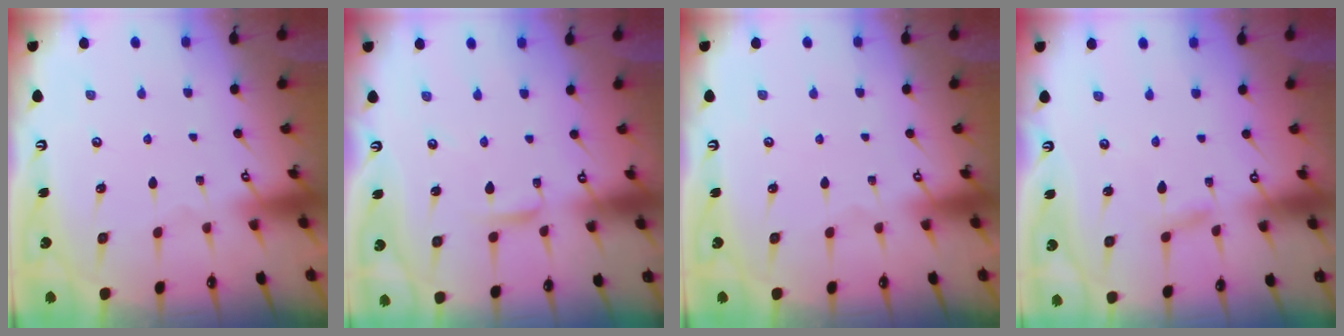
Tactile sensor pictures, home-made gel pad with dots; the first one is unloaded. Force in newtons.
{"total": 2.1, "press": 2.1, "slide": 0.2}
{"total": 0.0}
{"total": 1.6, "press": 1.6, "slide": 0.2}